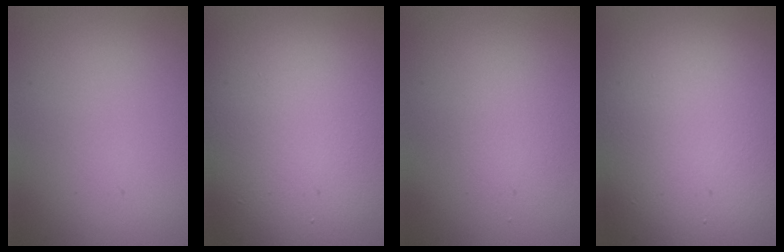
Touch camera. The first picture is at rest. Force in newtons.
{"total": 18.3, "press": 18.2, "slide": 1.6}
{"total": 1.6, "press": 1.6, "slide": 0.1}
{"total": 16.3, "press": 16.3, "slide": 0.9}